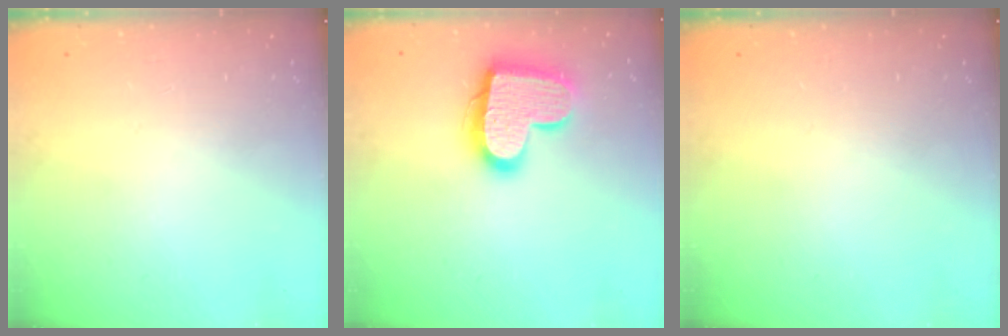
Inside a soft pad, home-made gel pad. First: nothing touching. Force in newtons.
{"total": 17.6, "press": 17.5, "slide": 1.3}
{"total": 0.0}